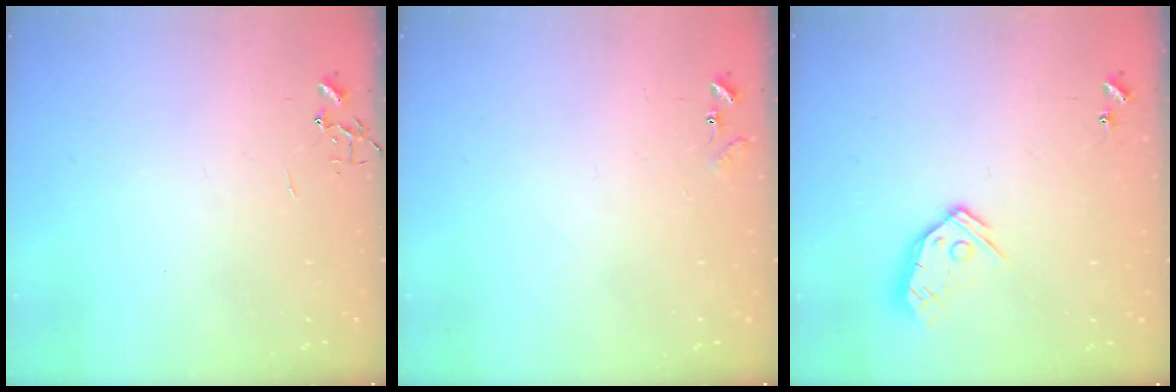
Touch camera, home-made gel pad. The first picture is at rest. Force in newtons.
{"total": 7.7, "press": 7.6, "slide": 0.6}
{"total": 9.9, "press": 9.9, "slide": 0.8}